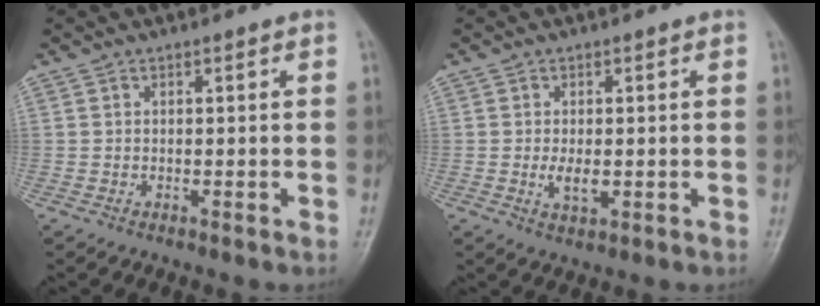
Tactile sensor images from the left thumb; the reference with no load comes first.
{"total": 3.3, "force": [-0.3, 1.8, 2.8], "torque": [-0.051, -0.007, -0.007]}